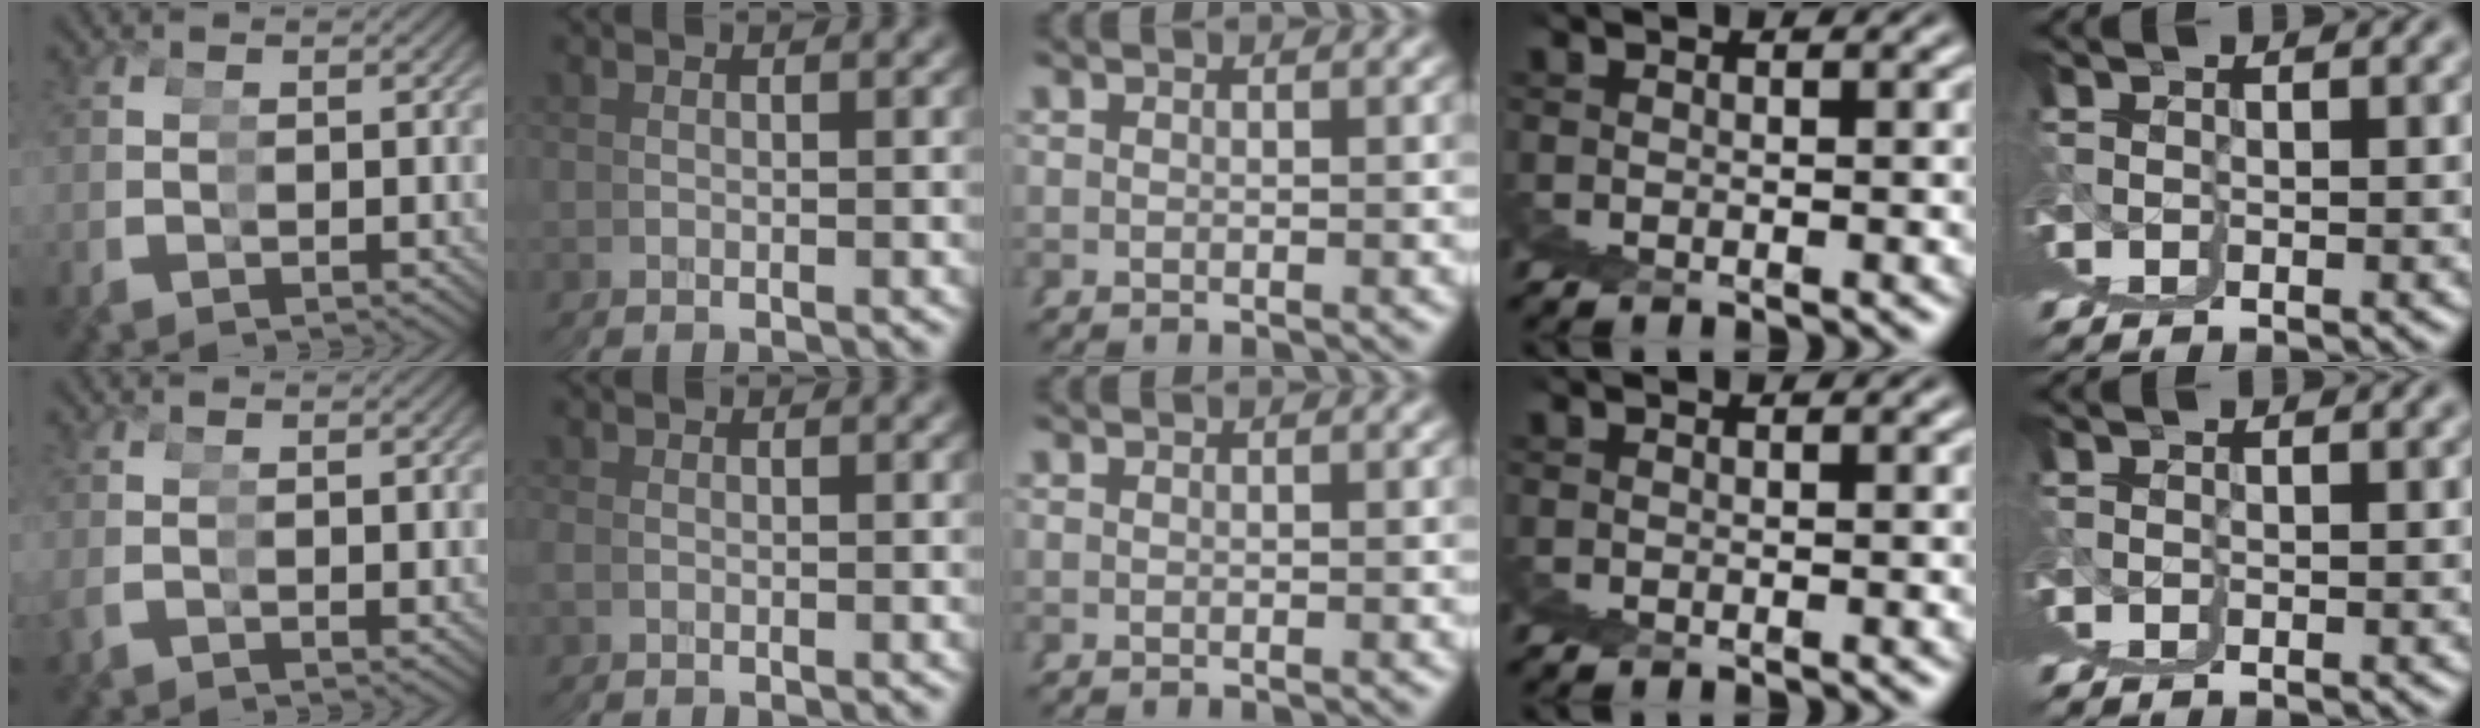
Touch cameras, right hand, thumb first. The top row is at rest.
{"thumb": {"total": 0.9, "force": [0.7, -0.4, 0.0], "torque": [0.007, 0.012, 0.010]}, "index": {"total": 0.5, "force": [-0.2, 0.0, -0.5], "torque": [0.004, -0.001, -0.005]}}